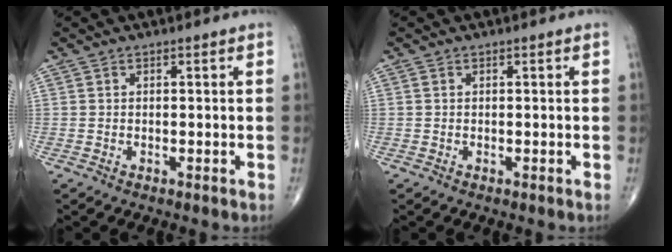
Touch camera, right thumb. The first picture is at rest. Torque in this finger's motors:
{"motor_torque": [-0.15, 0.20, -0.22, -0.24, 0.00]}